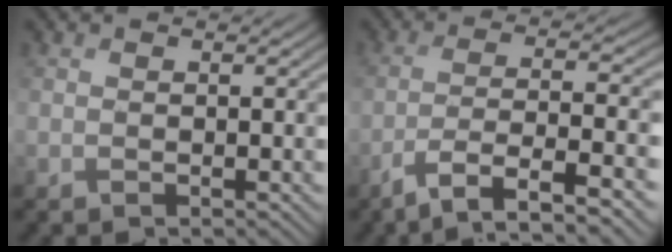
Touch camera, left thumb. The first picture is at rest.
{"total": 9.1, "force": [-5.1, 2.2, 7.2], "torque": [-0.119, 0.000, -0.084]}